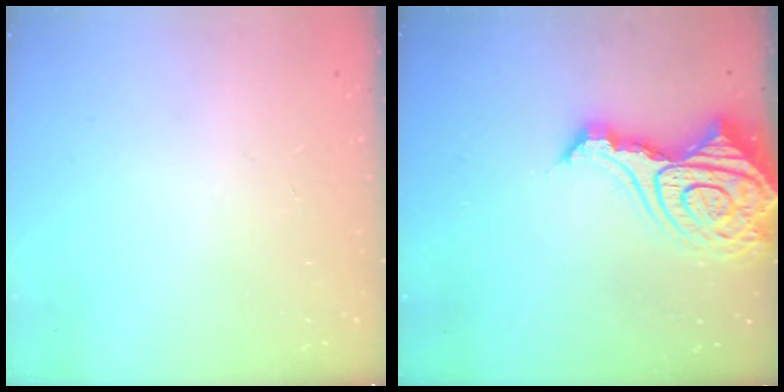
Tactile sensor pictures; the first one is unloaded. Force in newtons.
{"total": 20.6, "press": 20.4, "slide": 2.4}